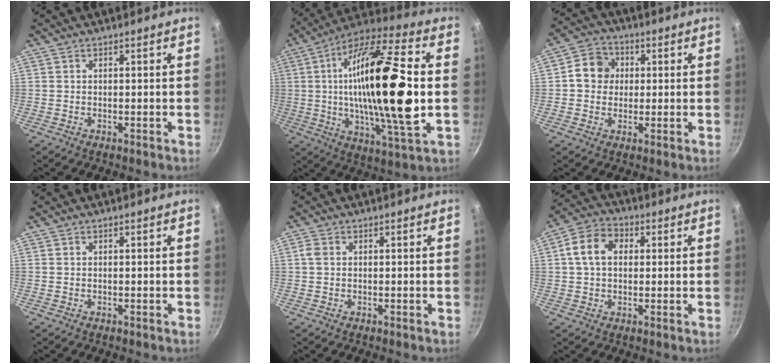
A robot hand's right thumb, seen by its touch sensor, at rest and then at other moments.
{"total": 27.3, "force": [0.8, 7.3, 26.3], "torque": [-0.470, 0.004, 0.001]}
{"total": 7.2, "force": [0.8, 6.5, 3.1], "torque": [-0.018, 0.012, -0.001]}
{"total": 0.0}
{"total": 1.6, "force": [0.2, 1.2, 1.0], "torque": [-0.020, 0.003, 0.004]}
{"total": 8.6, "force": [1.5, 6.4, 5.6], "torque": [-0.084, 0.016, 0.012]}